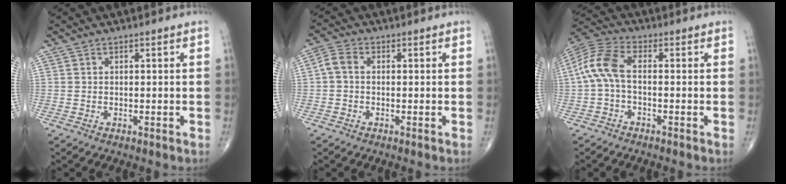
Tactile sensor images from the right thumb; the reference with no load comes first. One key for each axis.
{"total": 3.2, "fx": -0.1, "fy": 2.2, "fz": 2.3, "tx": -0.047, "ty": 0.009, "tz": -0.011}
{"total": 8.1, "fx": -0.6, "fy": 3.8, "fz": 7.1, "tx": -0.165, "ty": 0.028, "tz": -0.020}